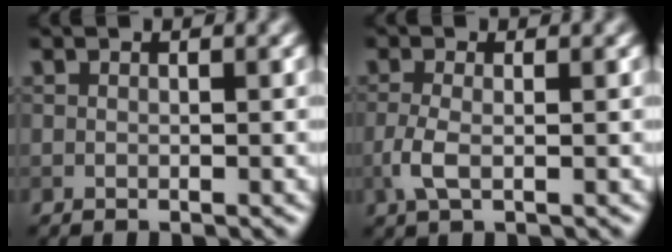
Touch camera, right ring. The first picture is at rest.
{"total": 2.3, "force": [-0.6, 0.8, 2.1], "torque": [-0.051, -0.002, -0.017]}